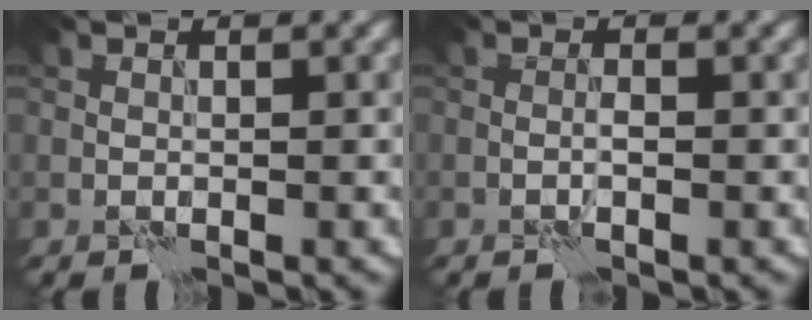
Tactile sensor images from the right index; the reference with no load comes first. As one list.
[{"total": 0.9, "force": [-0.4, 0.1, 0.8], "torque": [-0.014, 0.003, -0.008]}]